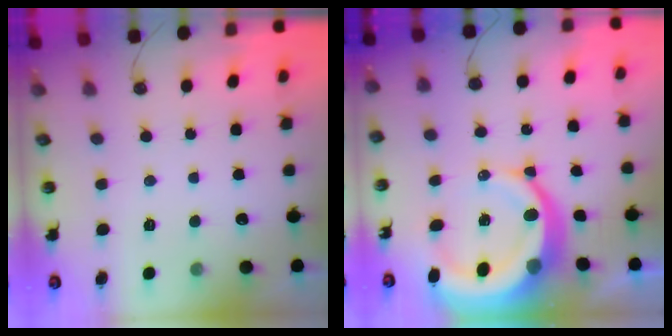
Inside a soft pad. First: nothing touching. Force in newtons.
{"total": 16.9, "press": 16.8, "slide": 1.9}